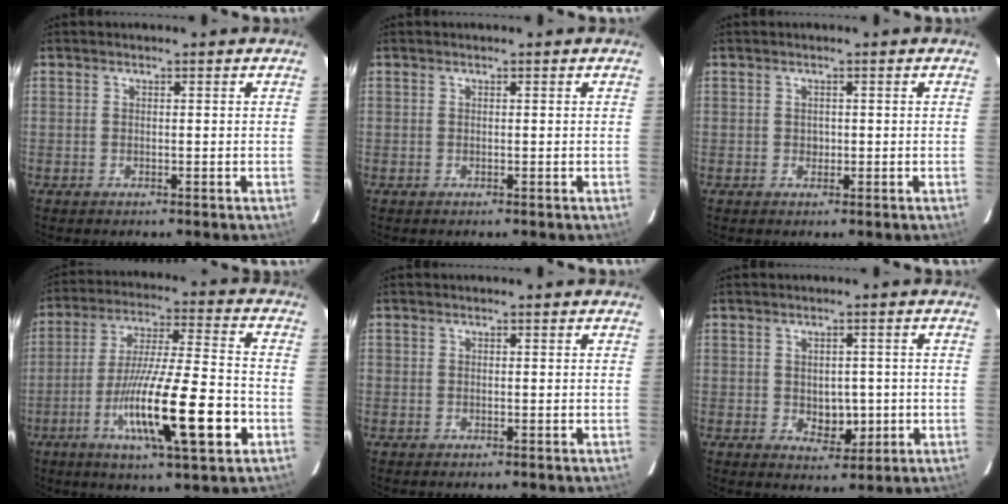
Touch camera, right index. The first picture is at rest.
{"total": 0.0}
{"total": 0.8, "force": [-0.1, 0.7, 0.4], "torque": [-0.006, 0.002, -0.001]}
{"total": 17.7, "force": [-6.2, 1.5, 16.5], "torque": [-0.286, -0.013, -0.102]}
{"total": 0.0}
{"total": 4.6, "force": [-0.5, 3.1, 3.3], "torque": [-0.038, 0.001, 0.004]}